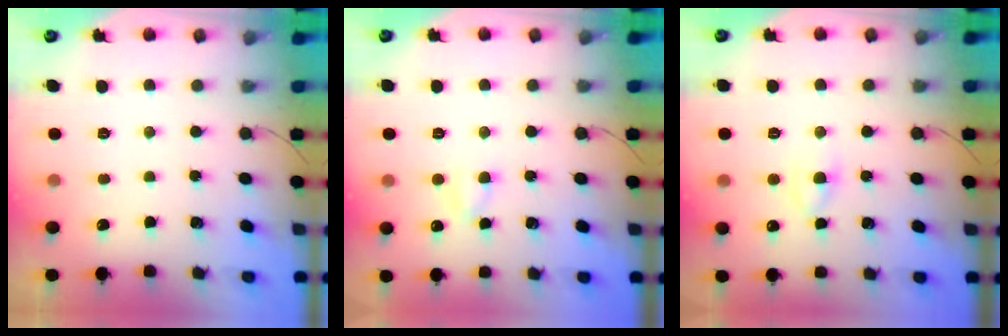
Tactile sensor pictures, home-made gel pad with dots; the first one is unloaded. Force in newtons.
{"total": 3.0, "press": 2.8, "slide": 1.1}
{"total": 3.7, "press": 3.5, "slide": 1.3}